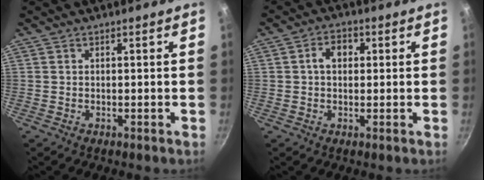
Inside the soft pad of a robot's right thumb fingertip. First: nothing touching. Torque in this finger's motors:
{"motor_torque": [0.29, 1.41, 0.41, 0.02, 0.00]}